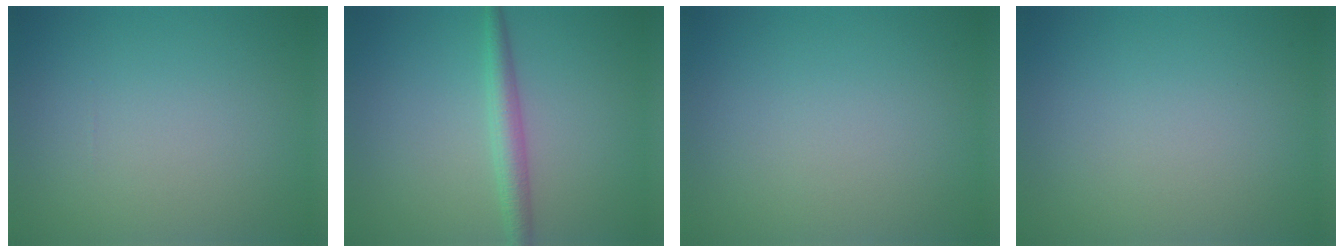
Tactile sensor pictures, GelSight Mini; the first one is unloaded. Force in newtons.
{"total": 2.5, "press": 2.5, "slide": 0.1}
{"total": 0.0}
{"total": 0.0}